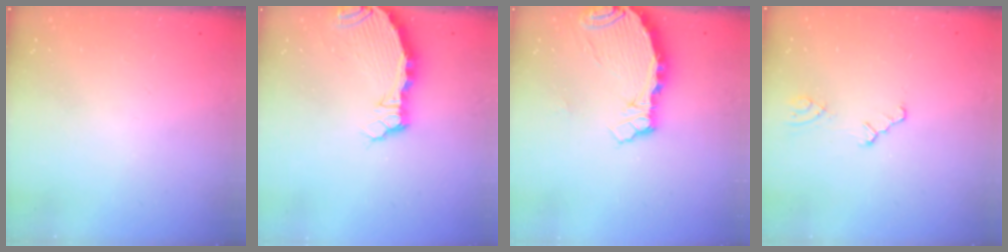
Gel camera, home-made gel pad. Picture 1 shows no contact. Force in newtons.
{"total": 5.1, "press": 5.1, "slide": 0.5}
{"total": 5.9, "press": 5.9, "slide": 0.5}
{"total": 1.2, "press": 1.1, "slide": 0.2}